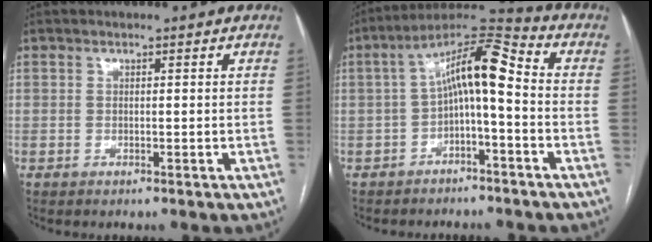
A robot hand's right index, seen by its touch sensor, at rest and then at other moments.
{"total": 10.4, "force": [-0.5, 2.3, 10.1], "torque": [-0.172, 0.047, -0.010]}